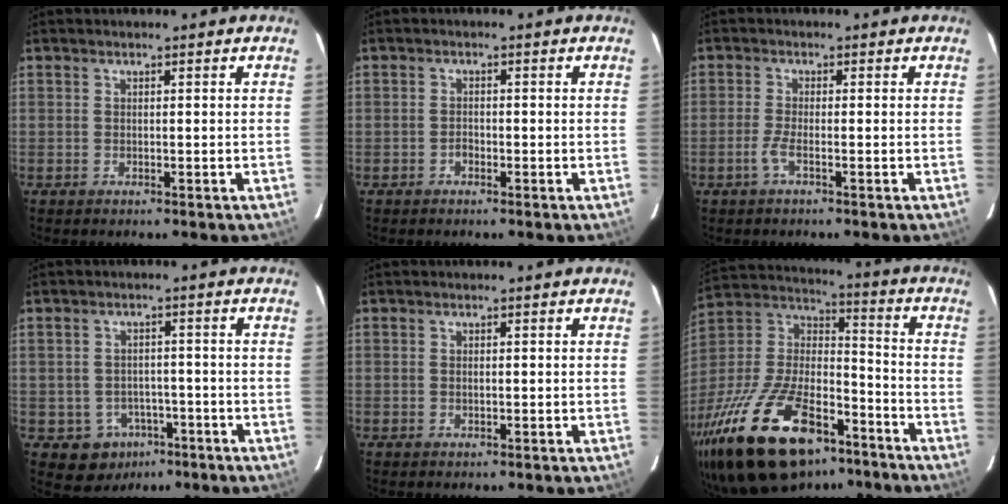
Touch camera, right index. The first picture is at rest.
{"total": 1.2, "force": [-0.7, 0.8, 0.5], "torque": [-0.010, 0.004, -0.012]}
{"total": 2.4, "force": [-1.2, 0.0, 2.1], "torque": [-0.048, -0.003, -0.028]}
{"total": 6.6, "force": [-3.4, 5.6, 1.0], "torque": [-0.029, 0.026, -0.032]}
{"total": 0.8, "force": [0.0, 0.4, 0.7], "torque": [-0.013, 0.002, 0.000]}
{"total": 32.3, "force": [-20.2, 14.7, 20.5], "torque": [-0.422, -0.020, -0.325]}